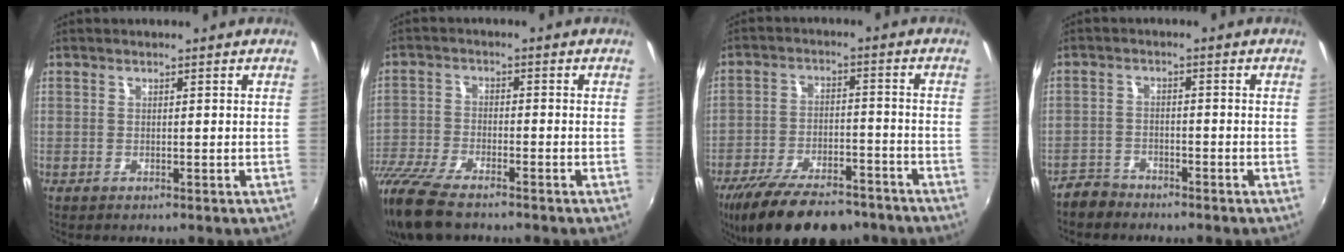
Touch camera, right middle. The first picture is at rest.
{"total": 13.6, "force": [-10.9, 3.8, 7.2], "torque": [-0.181, -0.040, -0.210]}
{"total": 19.9, "force": [-15.6, 7.3, 9.9], "torque": [-0.200, -0.023, -0.236]}
{"total": 4.3, "force": [-3.7, 2.0, 0.5], "torque": [-0.025, 0.004, -0.073]}